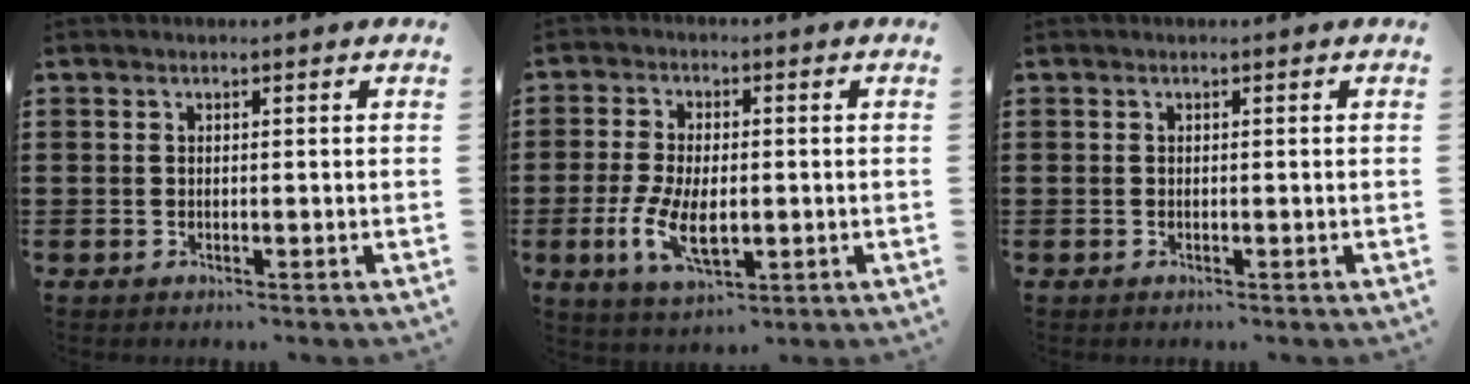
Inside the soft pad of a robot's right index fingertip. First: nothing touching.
{"total": 7.5, "force": [-1.4, 3.6, 6.4], "torque": [-0.146, -0.006, -0.029]}
{"total": 0.0}